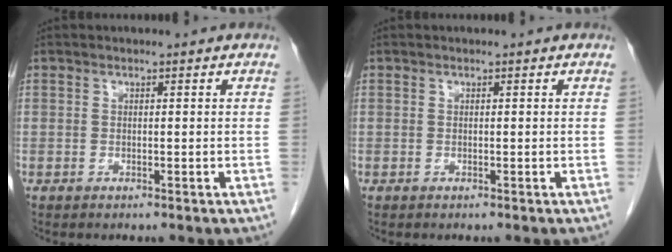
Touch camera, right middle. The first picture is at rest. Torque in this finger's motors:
{"motor_torque": [-0.06, -0.04, 0.00, -0.01]}